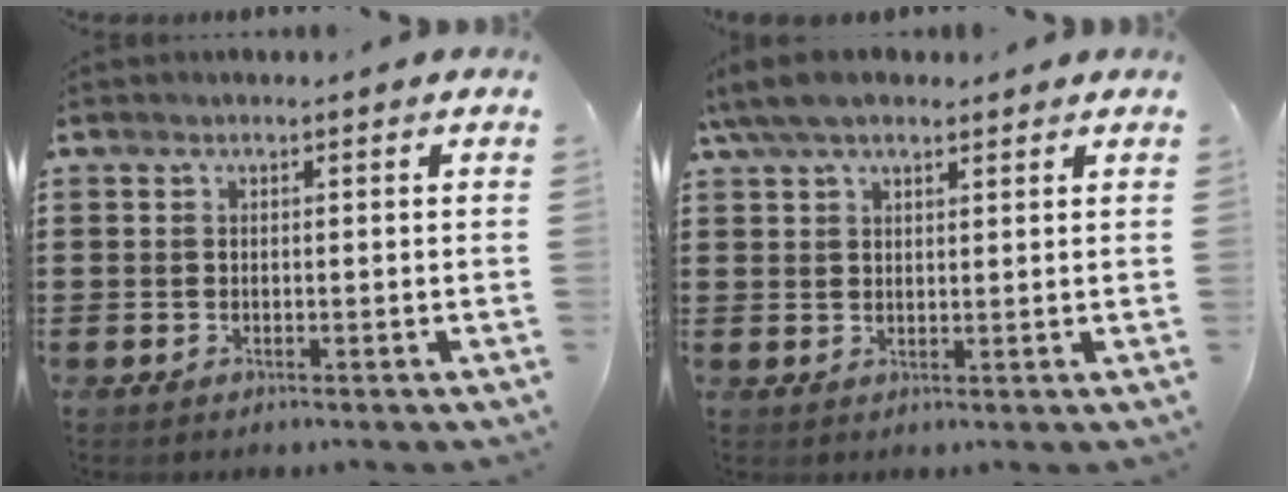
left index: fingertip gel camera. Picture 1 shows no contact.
{"total": 5.3, "force": [4.0, 1.6, 3.1], "torque": [-0.069, 0.003, 0.075]}